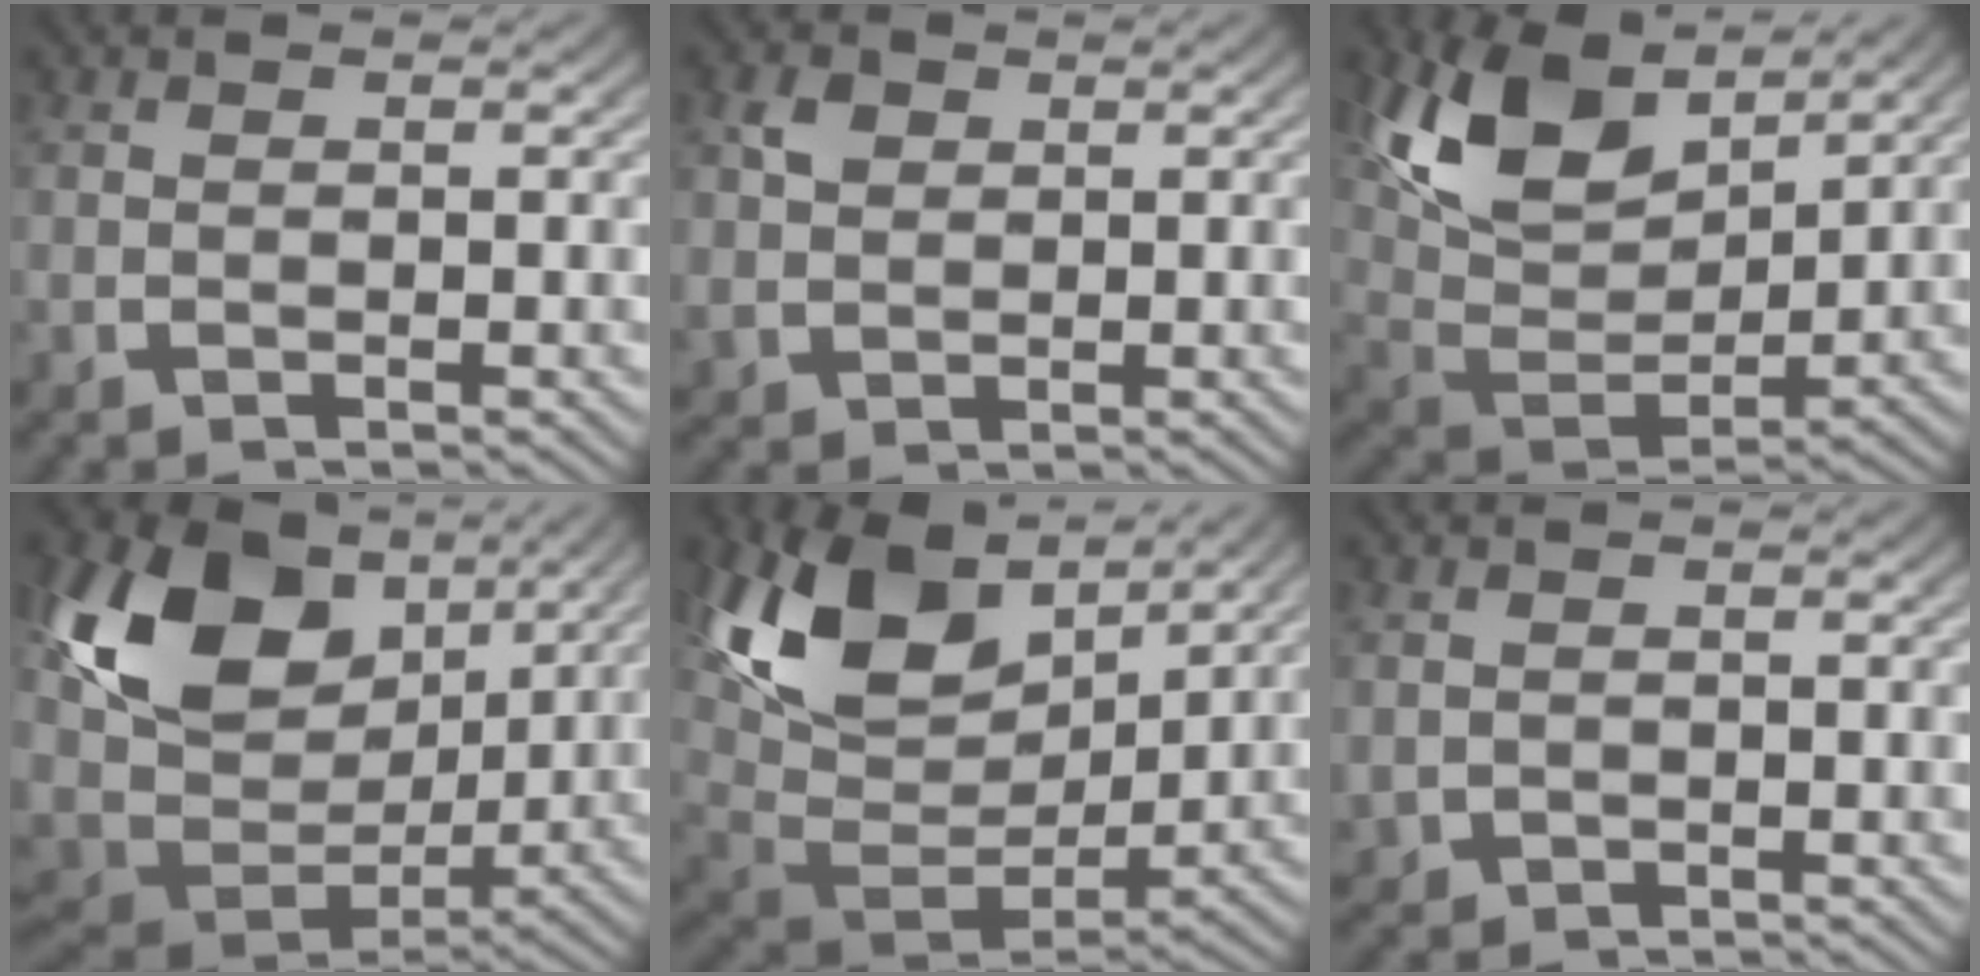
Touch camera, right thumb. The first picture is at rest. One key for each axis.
{"total": 2.5, "fx": 1.0, "fy": 2.0, "fz": 1.1, "tx": -0.021, "ty": -0.003, "tz": 0.027}
{"total": 10.4, "fx": 3.6, "fy": 6.0, "fz": 7.7, "tx": -0.166, "ty": -0.016, "tz": 0.069}
{"total": 15.2, "fx": 2.6, "fy": 9.9, "fz": 11.2, "tx": -0.235, "ty": -0.028, "tz": 0.052}
{"total": 13.1, "fx": 3.3, "fy": 8.3, "fz": 9.6, "tx": -0.218, "ty": -0.030, "tz": 0.067}
{"total": 1.4, "fx": 0.1, "fy": 1.3, "fz": 0.4, "tx": -0.015, "ty": -0.009, "tz": 0.010}